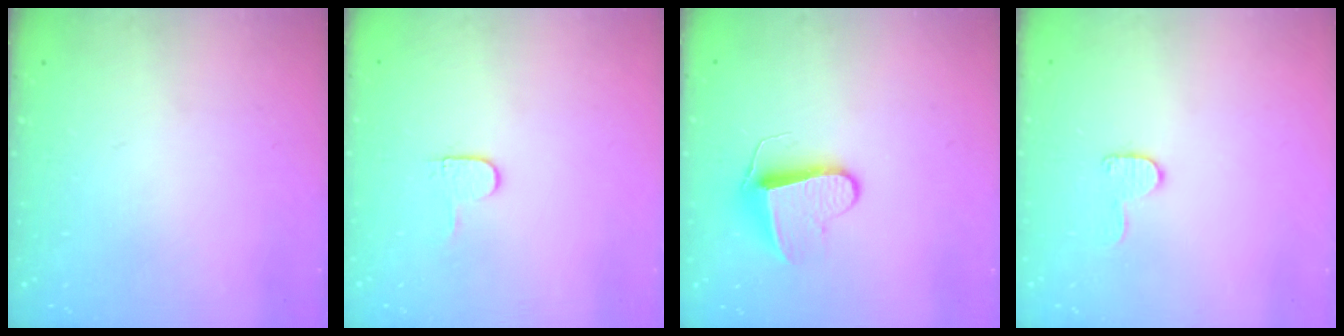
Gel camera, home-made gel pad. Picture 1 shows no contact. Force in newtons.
{"total": 3.4, "press": 3.4, "slide": 0.4}
{"total": 9.4, "press": 9.4, "slide": 0.7}
{"total": 7.6, "press": 7.6, "slide": 0.1}